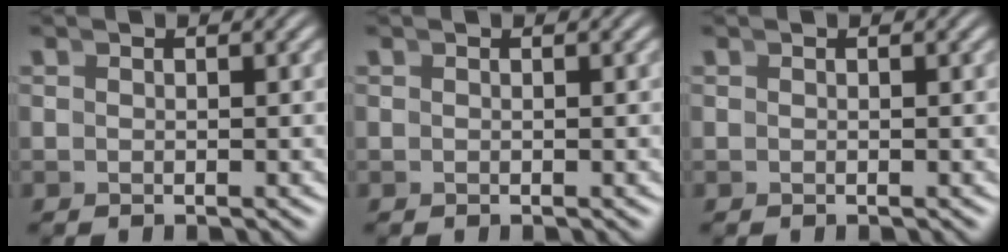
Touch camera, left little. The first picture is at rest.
{"total": 0.0}
{"total": 0.0}